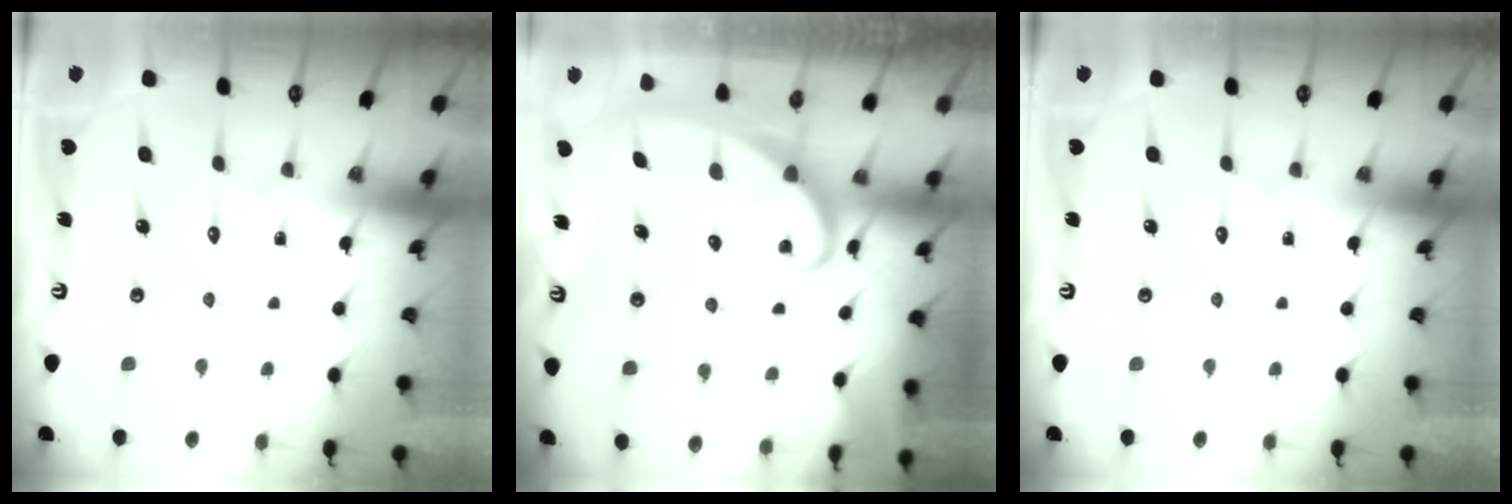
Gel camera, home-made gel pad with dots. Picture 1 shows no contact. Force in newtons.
{"total": 2.4, "press": 2.4, "slide": 0.4}
{"total": 0.0}